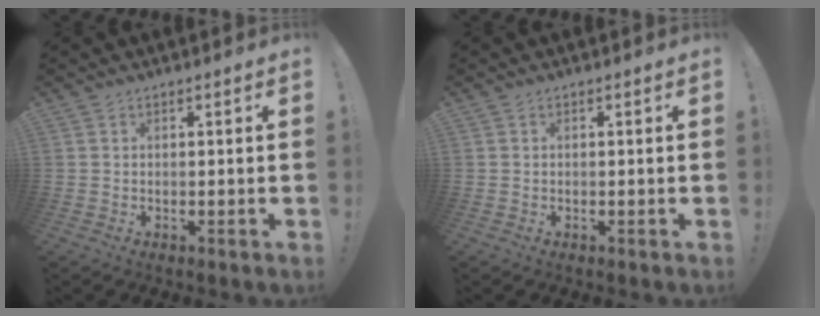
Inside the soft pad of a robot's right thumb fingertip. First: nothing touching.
{"total": 0.0}